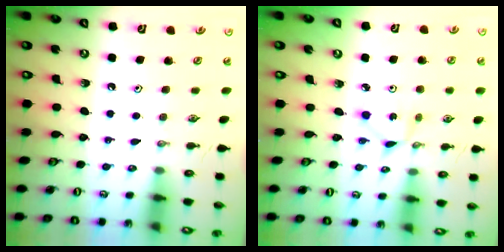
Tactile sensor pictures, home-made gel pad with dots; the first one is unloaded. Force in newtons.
{"total": 2.0, "press": 2.0, "slide": 0.1}